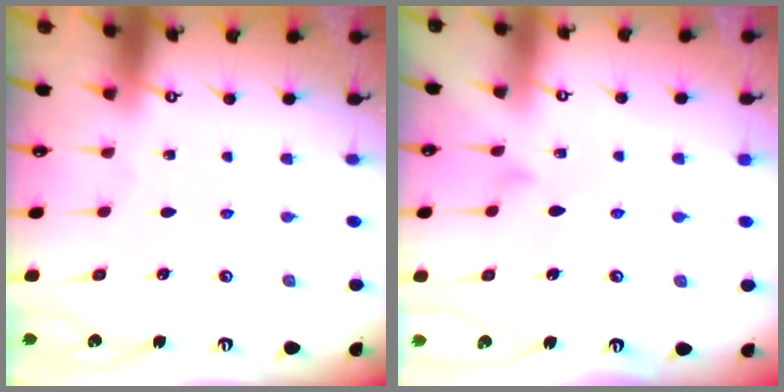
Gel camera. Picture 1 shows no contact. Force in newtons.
{"total": 6.9, "press": 6.9, "slide": 0.4}